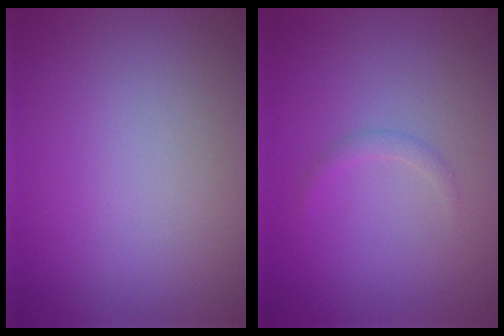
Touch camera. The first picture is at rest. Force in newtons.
{"total": 0.8, "press": 0.8, "slide": 0.1}